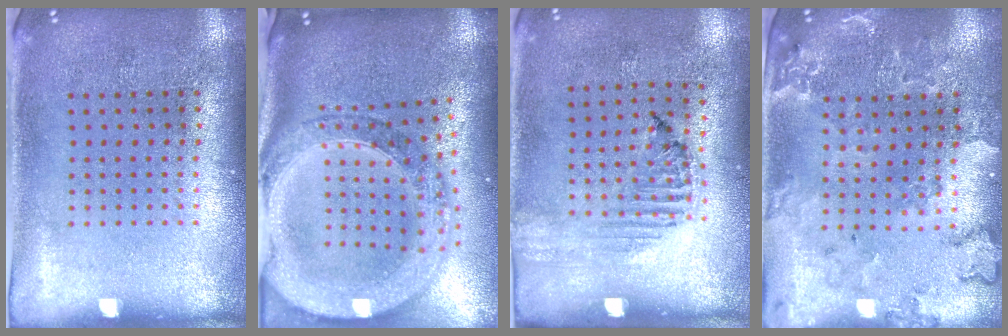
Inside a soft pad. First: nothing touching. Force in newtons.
{"total": 3.0, "press": 2.4, "slide": 1.7}
{"total": 1.2, "press": 1.2, "slide": 0.2}
{"total": 0.5, "press": 0.5, "slide": 0.2}